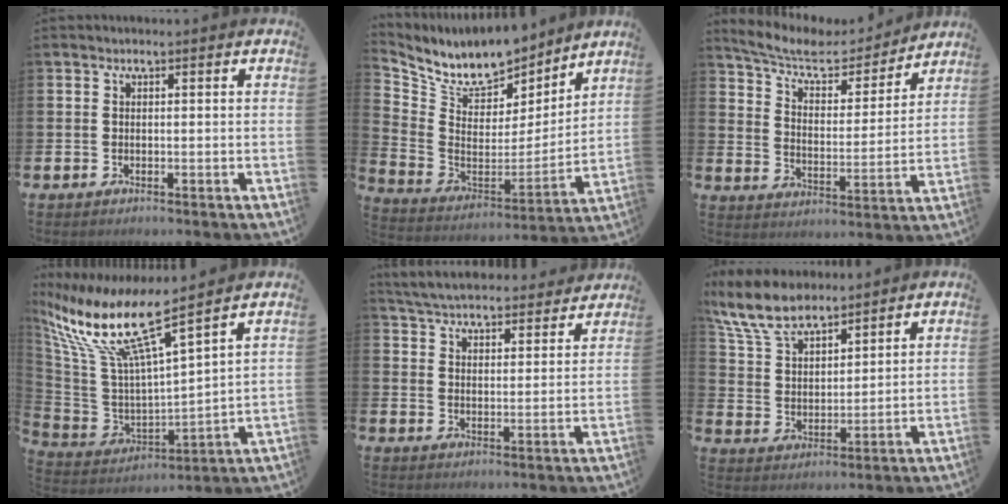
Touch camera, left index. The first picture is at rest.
{"total": 9.6, "force": [8.8, 3.3, 2.0], "torque": [-0.087, -0.065, 0.156]}
{"total": 8.1, "force": [7.3, 2.4, 2.5], "torque": [-0.073, -0.056, 0.122]}
{"total": 12.2, "force": [9.2, 2.1, 7.8], "torque": [-0.185, -0.057, 0.154]}
{"total": 5.7, "force": [5.6, 1.1, 0.6], "torque": [-0.029, -0.040, 0.096]}
{"total": 8.5, "force": [7.5, 2.8, 3.1], "torque": [-0.094, -0.021, 0.140]}